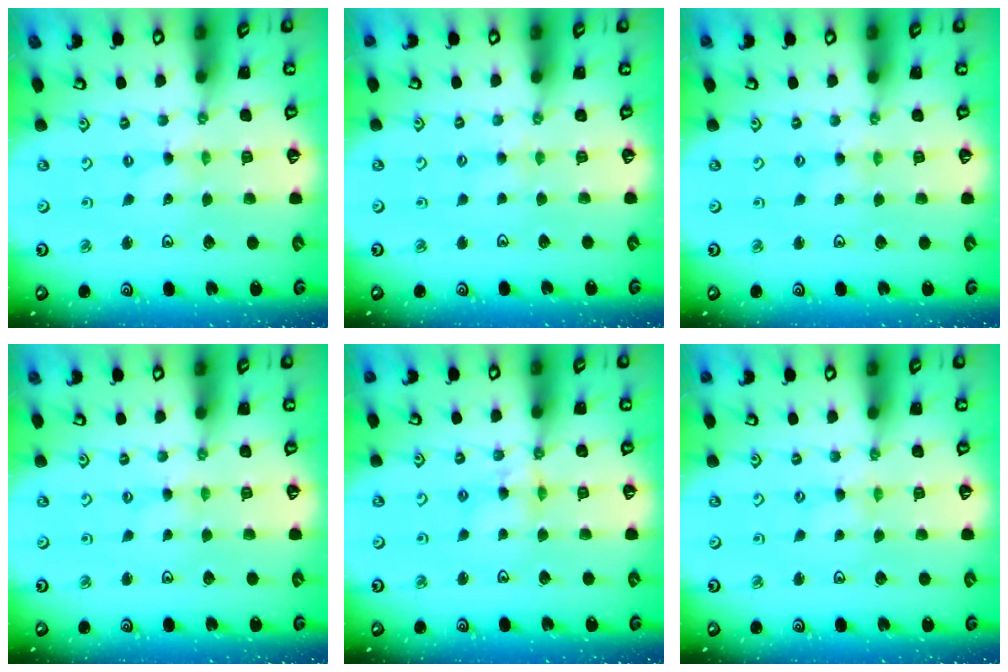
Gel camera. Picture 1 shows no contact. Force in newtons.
{"total": 2.6, "press": 2.6, "slide": 0.4}
{"total": 2.0, "press": 2.0, "slide": 0.4}
{"total": 0.5, "press": 0.5, "slide": 0.2}
{"total": 5.7, "press": 5.7, "slide": 0.5}
{"total": 2.1, "press": 2.1, "slide": 0.3}